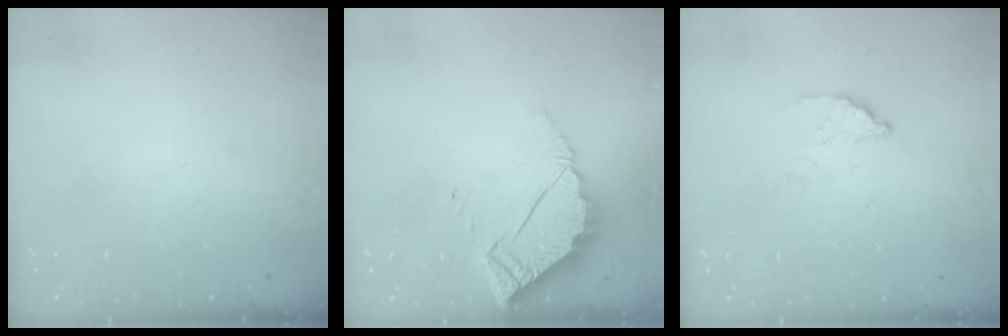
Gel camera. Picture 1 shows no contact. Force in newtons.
{"total": 5.4, "press": 5.4, "slide": 0.2}
{"total": 3.2, "press": 3.2, "slide": 0.1}